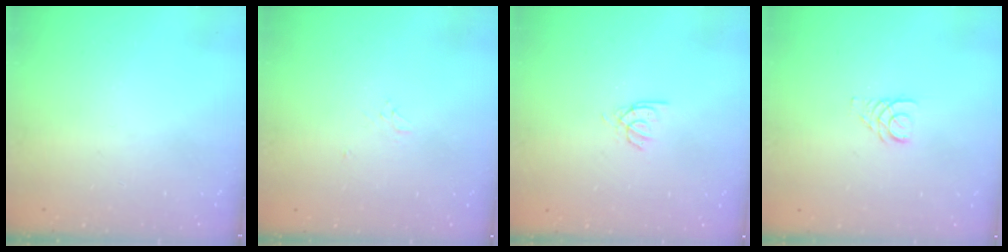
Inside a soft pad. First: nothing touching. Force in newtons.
{"total": 4.1, "press": 4.0, "slide": 0.5}
{"total": 2.5, "press": 2.4, "slide": 0.3}
{"total": 2.7, "press": 2.7, "slide": 0.2}